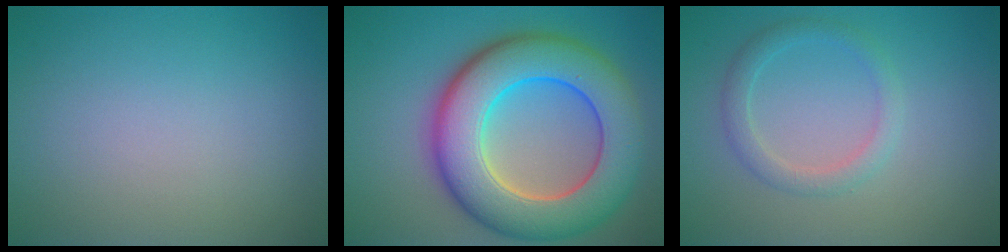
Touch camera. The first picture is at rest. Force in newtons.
{"total": 11.7, "press": 11.7, "slide": 0.4}
{"total": 2.2, "press": 2.2, "slide": 0.2}